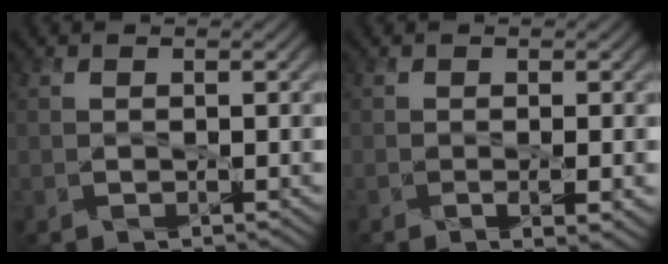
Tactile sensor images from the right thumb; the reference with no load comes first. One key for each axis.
{"total": 2.7, "fx": -0.9, "fy": 0.8, "fz": 2.4, "tx": -0.043, "ty": -0.011, "tz": -0.010}